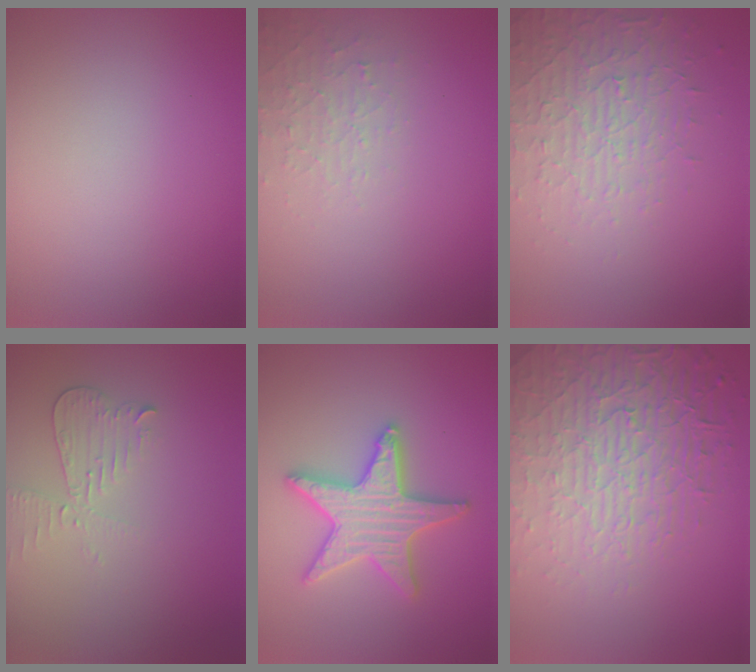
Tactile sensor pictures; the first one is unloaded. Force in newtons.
{"total": 2.1, "press": 2.0, "slide": 0.5}
{"total": 4.5, "press": 3.1, "slide": 3.4}
{"total": 2.2, "press": 2.2, "slide": 0.2}
{"total": 5.2, "press": 5.1, "slide": 0.8}
{"total": 8.4, "press": 5.7, "slide": 6.2}